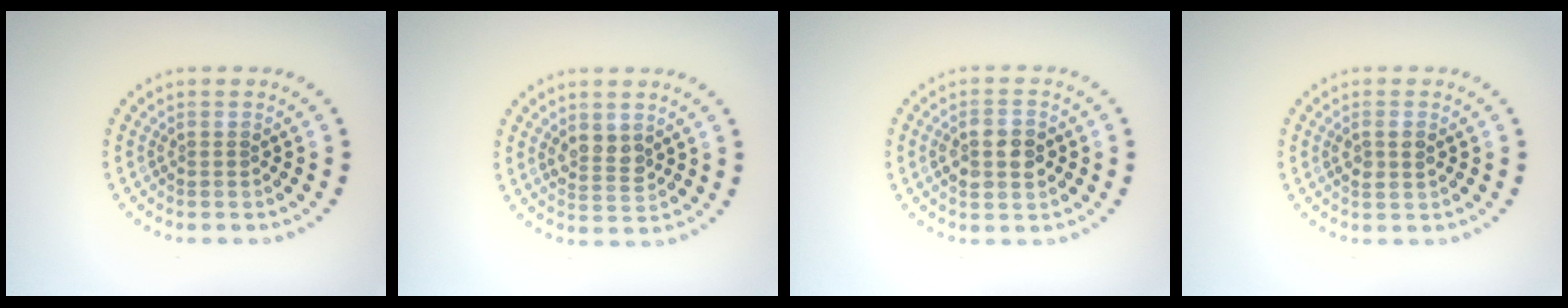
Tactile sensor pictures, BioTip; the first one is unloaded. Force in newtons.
{"total": 2.2, "press": 2.1, "slide": 0.7}
{"total": 2.9, "press": 2.9, "slide": 0.2}
{"total": 1.6, "press": 1.5, "slide": 0.3}